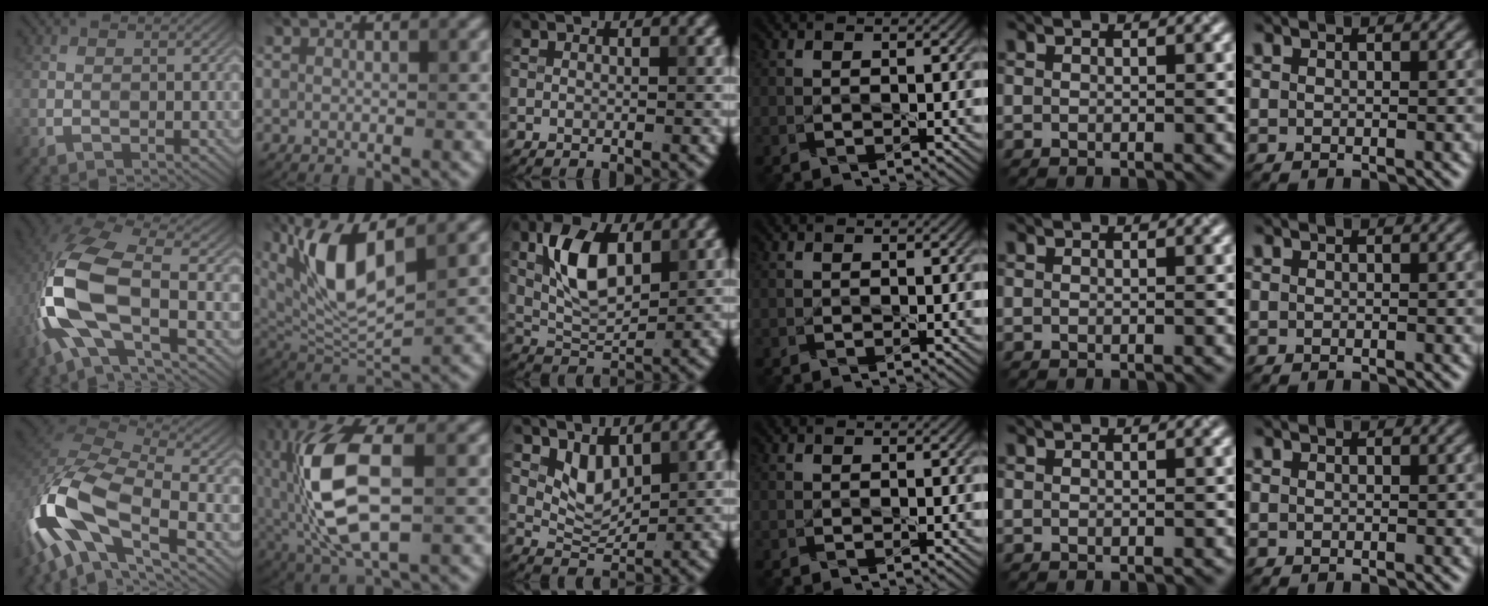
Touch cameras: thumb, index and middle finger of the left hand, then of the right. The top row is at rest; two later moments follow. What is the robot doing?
{"motion": "lift_and_place", "object": "knife"}